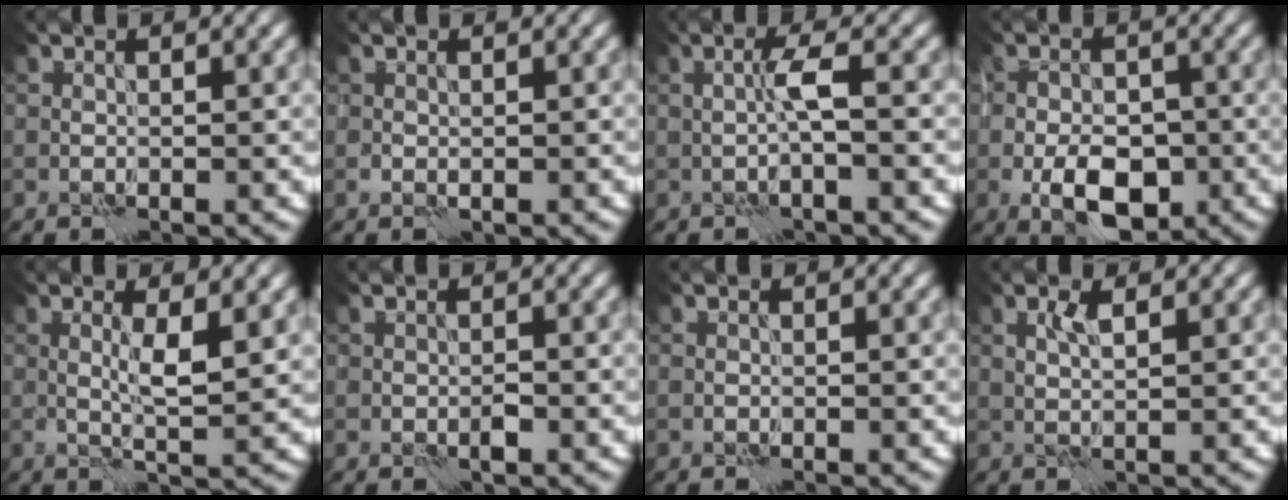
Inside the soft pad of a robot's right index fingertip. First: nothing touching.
{"total": 0.6, "force": [-0.2, 0.3, 0.5], "torque": [-0.010, -0.001, -0.004]}
{"total": 1.7, "force": [0.1, -0.7, 1.6], "torque": [-0.033, 0.007, 0.001]}
{"total": 5.7, "force": [-2.2, 3.0, 4.3], "torque": [-0.072, -0.004, -0.040]}
{"total": 2.8, "force": [0.7, -0.1, 2.7], "torque": [-0.053, -0.004, 0.014]}
{"total": 0.7, "force": [-0.4, 0.2, 0.6], "torque": [-0.012, 0.002, -0.006]}
{"total": 0.0}
{"total": 1.2, "force": [0.9, -0.4, 0.7], "torque": [-0.020, 0.001, 0.018]}